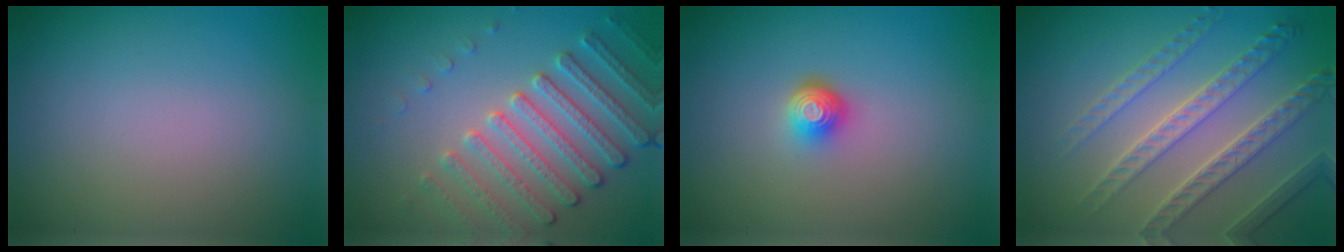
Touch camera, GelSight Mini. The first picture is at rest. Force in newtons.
{"total": 4.3, "press": 4.2, "slide": 1.0}
{"total": 2.2, "press": 1.4, "slide": 1.6}
{"total": 4.5, "press": 4.4, "slide": 0.9}